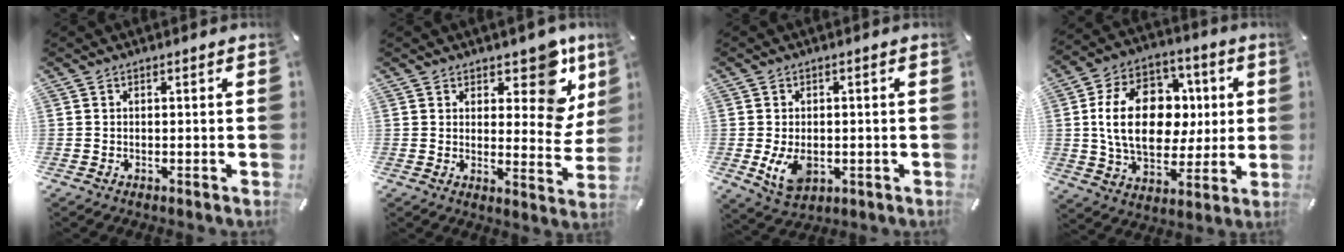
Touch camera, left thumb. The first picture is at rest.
{"total": 12.7, "force": [7.4, 6.5, 7.9], "torque": [-0.075, -0.059, 0.126]}
{"total": 6.6, "force": [-1.1, 4.8, 4.5], "torque": [-0.085, -0.005, -0.019]}
{"total": 19.7, "force": [1.9, 14.3, 13.4], "torque": [-0.243, 0.009, 0.033]}